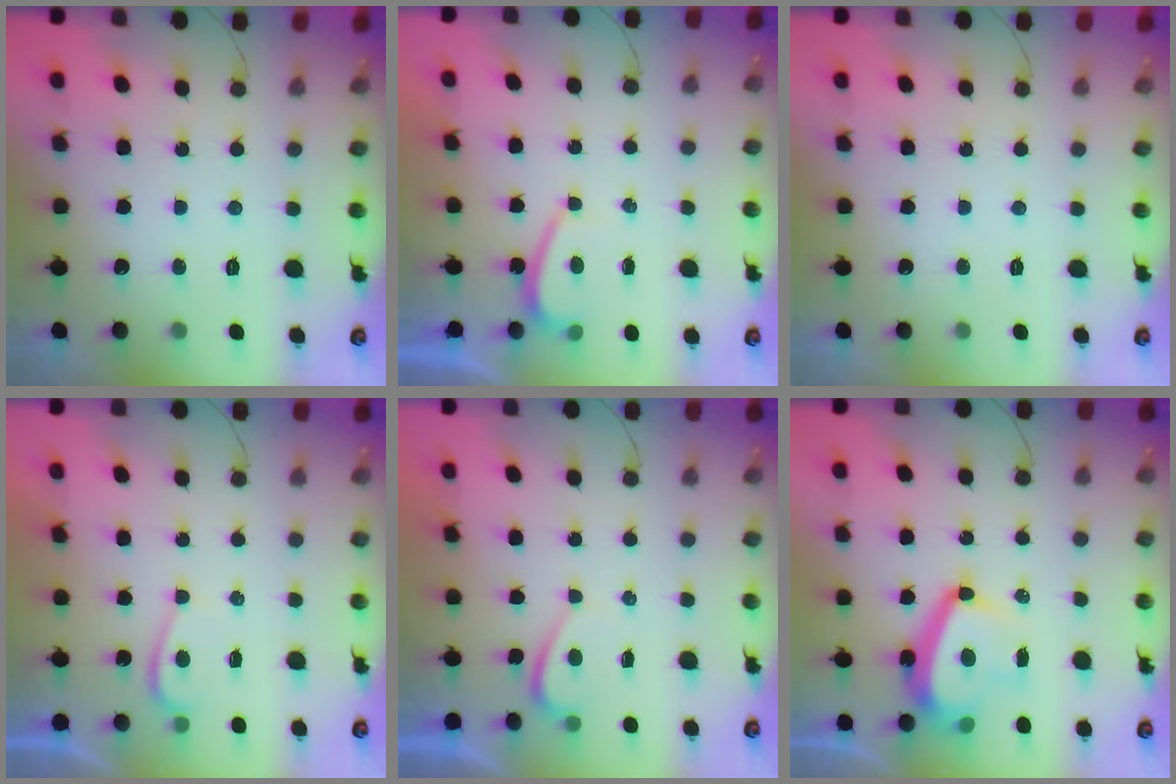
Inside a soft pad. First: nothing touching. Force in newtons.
{"total": 0.6, "press": 0.3, "slide": 0.5}
{"total": 0.0}
{"total": 1.5, "press": 1.4, "slide": 0.5}
{"total": 0.7, "press": 0.5, "slide": 0.5}
{"total": 12.0, "press": 11.9, "slide": 1.6}